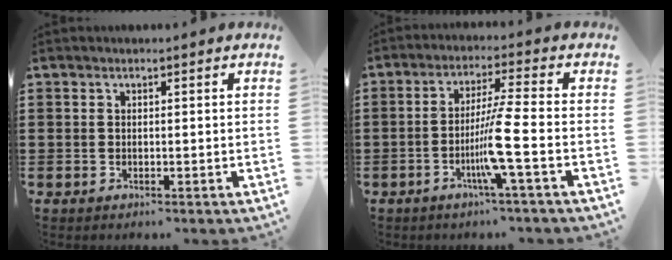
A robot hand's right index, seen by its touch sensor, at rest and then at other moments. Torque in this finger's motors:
{"motor_torque": [0.21, -0.04, 0.36, 0.13]}